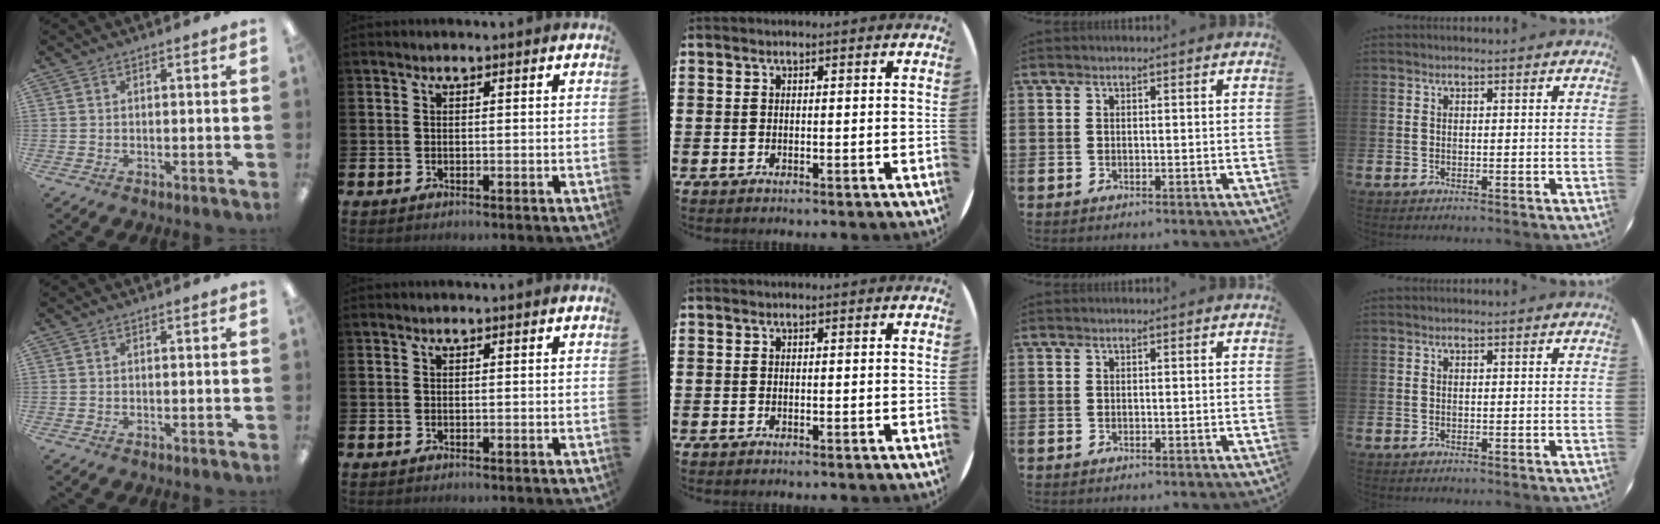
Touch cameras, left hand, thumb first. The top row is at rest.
{}